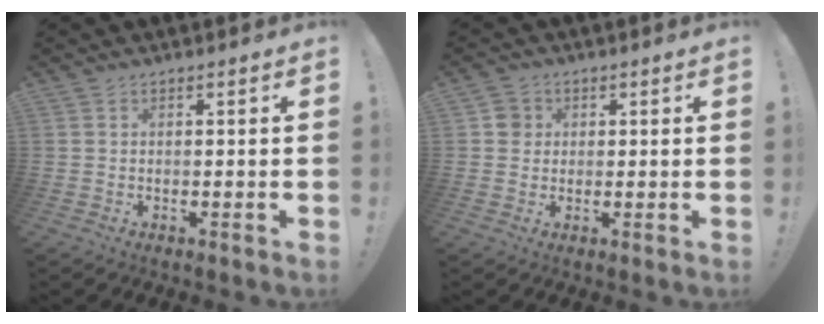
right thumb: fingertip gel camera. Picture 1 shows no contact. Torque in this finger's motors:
{"motor_torque": [0.03, 0.16, 0.07, -0.13, -0.03]}